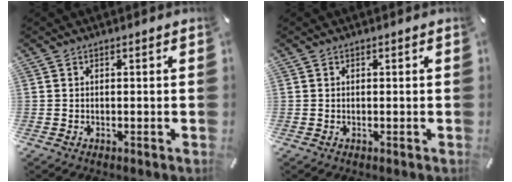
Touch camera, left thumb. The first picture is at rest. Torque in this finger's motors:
{"motor_torque": [-0.12, -0.12, -0.02, 0.02, 0.00]}